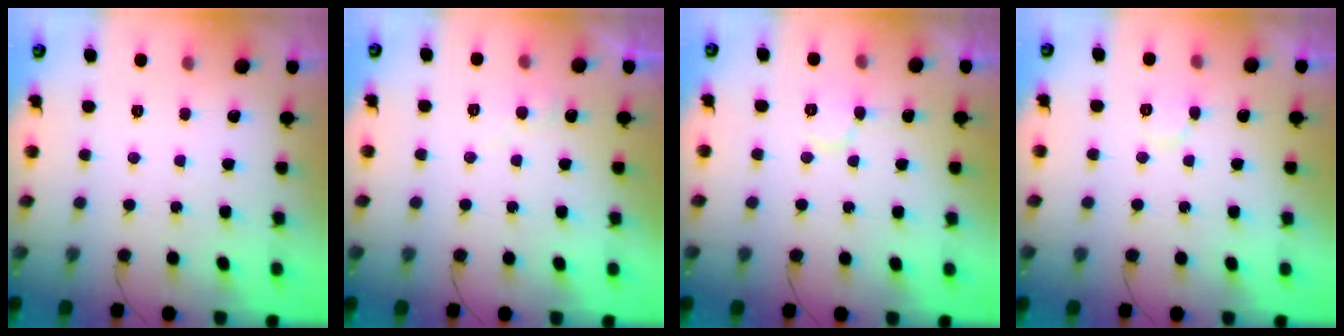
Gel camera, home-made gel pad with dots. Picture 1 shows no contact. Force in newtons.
{"total": 4.5, "press": 4.4, "slide": 0.5}
{"total": 6.3, "press": 6.2, "slide": 0.6}
{"total": 5.4, "press": 5.4, "slide": 0.7}